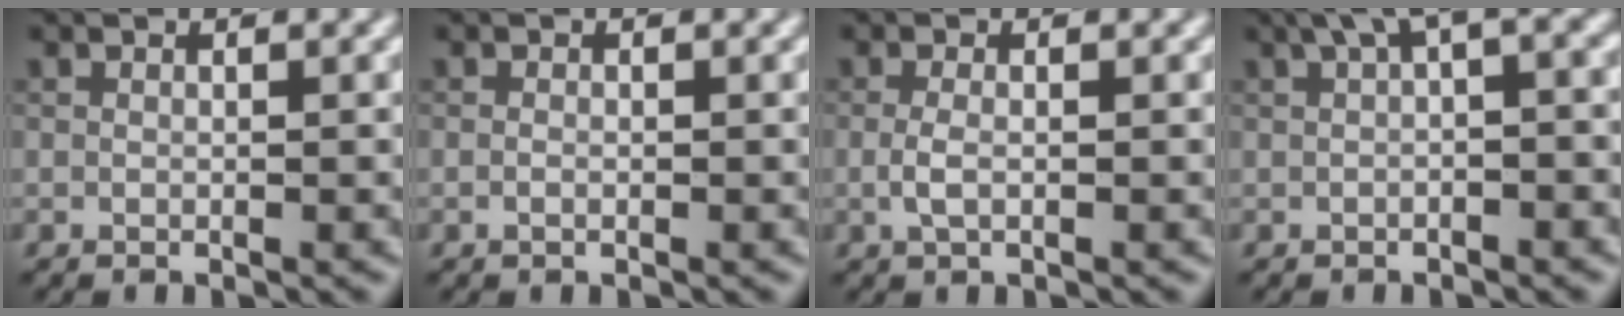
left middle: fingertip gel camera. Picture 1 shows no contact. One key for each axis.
{"total": 0.5, "fx": -0.1, "fy": 0.3, "fz": 0.4, "tx": -0.009, "ty": -0.001, "tz": -0.002}
{"total": 1.5, "fx": -0.2, "fy": 0.6, "fz": 1.3, "tx": -0.031, "ty": -0.002, "tz": -0.007}
{"total": 3.9, "fx": 1.5, "fy": 0.9, "fz": 3.5, "tx": -0.044, "ty": 0.016, "tz": 0.016}